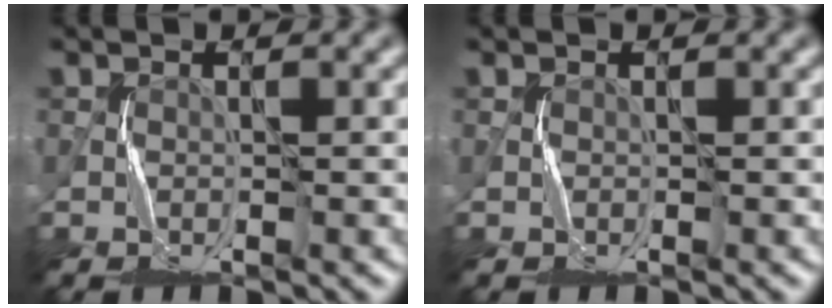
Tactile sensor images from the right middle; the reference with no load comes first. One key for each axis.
{"total": 0.0}